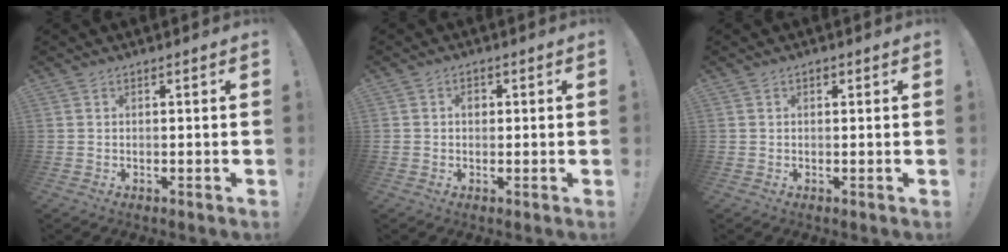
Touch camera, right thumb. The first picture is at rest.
{"total": 2.0, "force": [0.0, 1.6, 1.3], "torque": [-0.020, 0.004, -0.002]}
{"total": 0.6, "force": [0.2, 0.5, 0.3], "torque": [-0.006, 0.002, 0.004]}